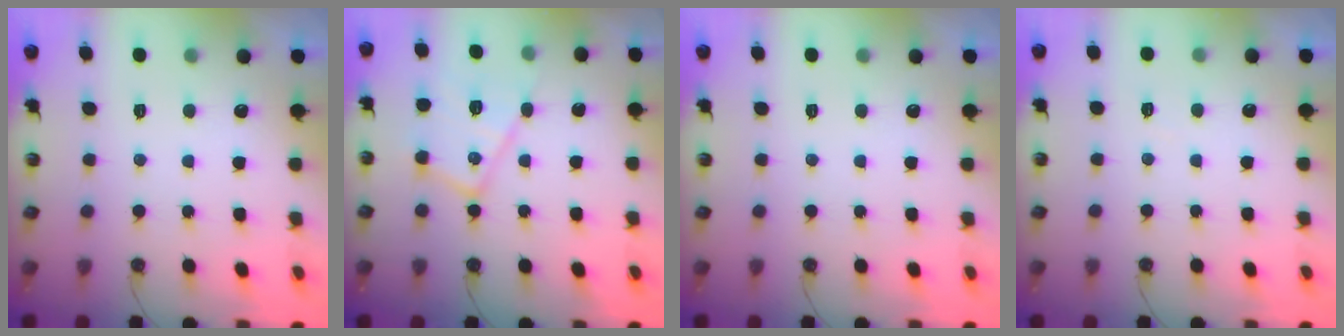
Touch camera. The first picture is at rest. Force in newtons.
{"total": 13.4, "press": 13.4, "slide": 0.4}
{"total": 0.0}
{"total": 3.6, "press": 3.6, "slide": 0.6}